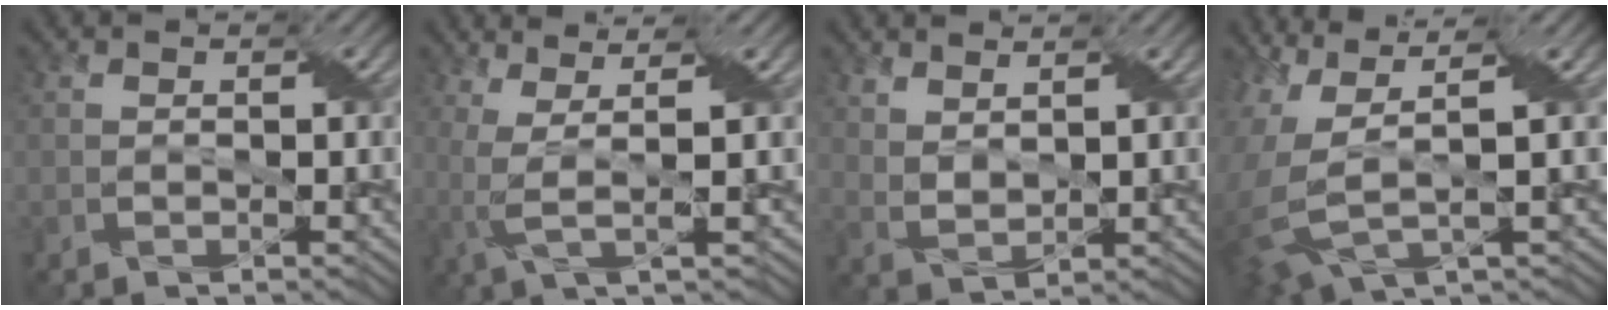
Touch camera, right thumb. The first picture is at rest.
{"total": 4.2, "force": [1.4, 0.4, 4.0], "torque": [-0.101, 0.008, 0.031]}
{"total": 3.2, "force": [2.6, 1.0, 1.6], "torque": [-0.038, -0.007, 0.058]}
{"total": 10.4, "force": [0.3, 5.1, 9.0], "torque": [-0.255, -0.018, 0.014]}